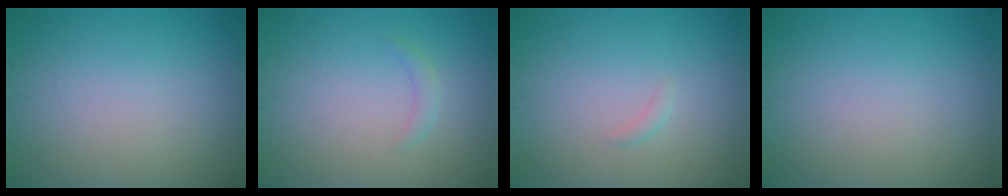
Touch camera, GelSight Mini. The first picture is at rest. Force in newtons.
{"total": 1.0, "press": 1.0, "slide": 0.1}
{"total": 0.6, "press": 0.6, "slide": 0.0}
{"total": 0.0}